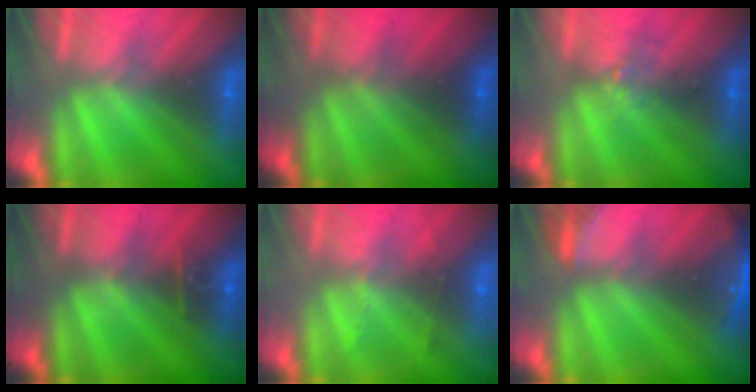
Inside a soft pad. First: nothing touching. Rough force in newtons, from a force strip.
{"total": 2.0}
{"total": 2.1}
{"total": 2.8}
{"total": 2.2}
{"total": 2.7}